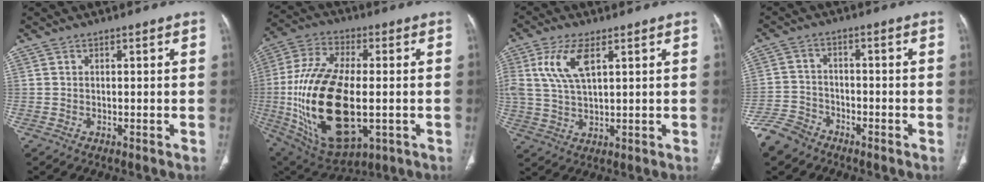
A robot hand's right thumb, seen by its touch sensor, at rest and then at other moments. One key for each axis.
{"total": 26.7, "fx": -3.2, "fy": 13.4, "fz": 22.9, "tx": -0.463, "ty": -0.007, "tz": -0.033}
{"total": 8.8, "fx": 3.3, "fy": 3.8, "fz": 7.3, "tx": -0.162, "ty": -0.004, "tz": 0.070}
{"total": 7.0, "fx": -5.4, "fy": 4.1, "fz": 1.7, "tx": -0.034, "ty": 0.019, "tz": -0.109}